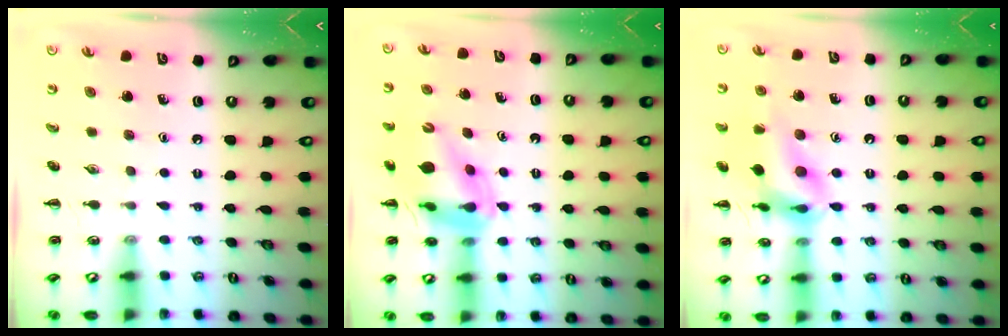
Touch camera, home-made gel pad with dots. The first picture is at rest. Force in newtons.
{"total": 13.8, "press": 13.3, "slide": 3.7}
{"total": 14.0, "press": 13.8, "slide": 2.2}